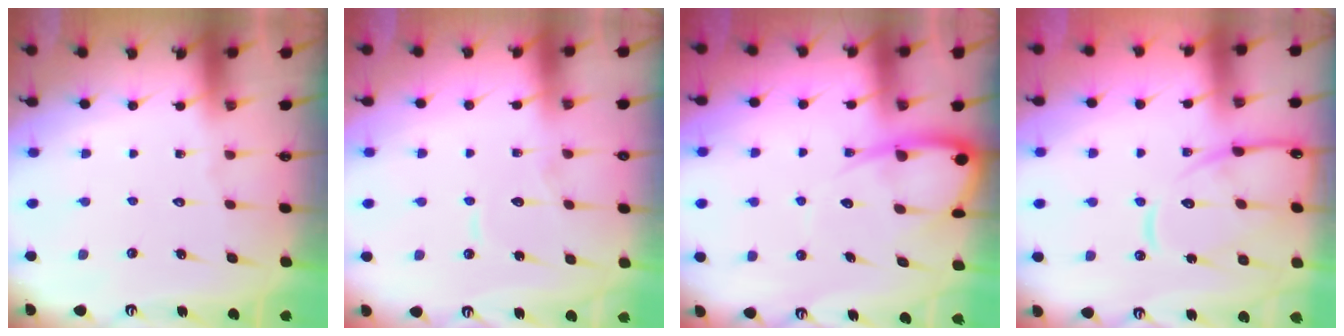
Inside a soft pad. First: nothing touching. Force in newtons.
{"total": 5.4, "press": 5.4, "slide": 0.4}
{"total": 8.1, "press": 8.1, "slide": 0.9}
{"total": 14.4, "press": 14.3, "slide": 1.4}